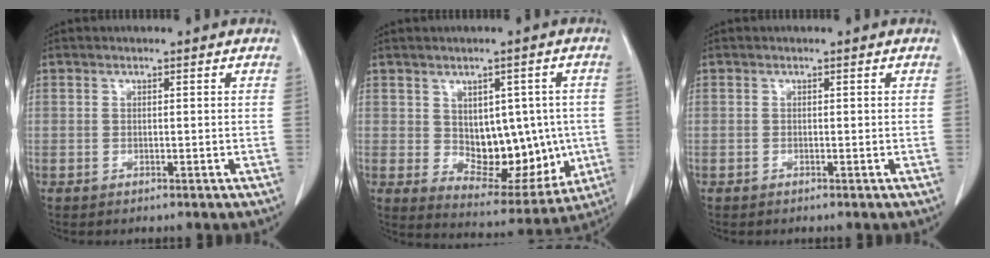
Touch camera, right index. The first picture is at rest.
{"total": 12.3, "force": [-0.1, 7.3, 9.8], "torque": [-0.120, 0.010, 0.028]}
{"total": 0.0}